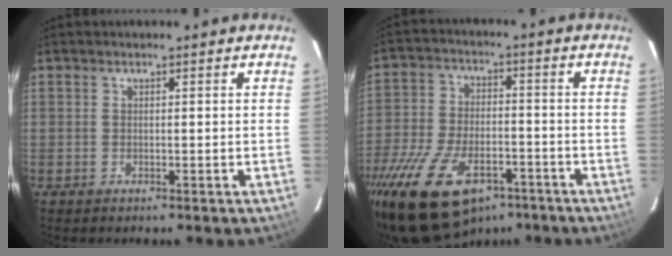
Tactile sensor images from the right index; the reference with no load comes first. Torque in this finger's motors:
{"motor_torque": [1.92, -0.22, 1.06, 0.21]}